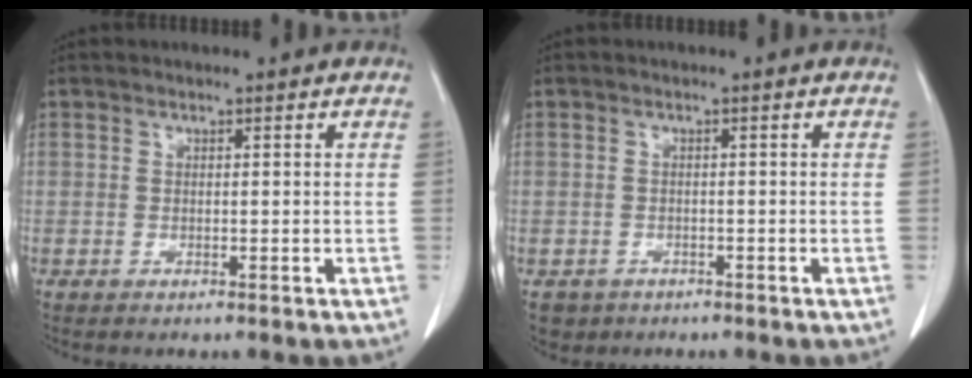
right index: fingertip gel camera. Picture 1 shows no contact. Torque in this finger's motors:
{"motor_torque": [-0.24, -0.05, -0.61, -0.15]}